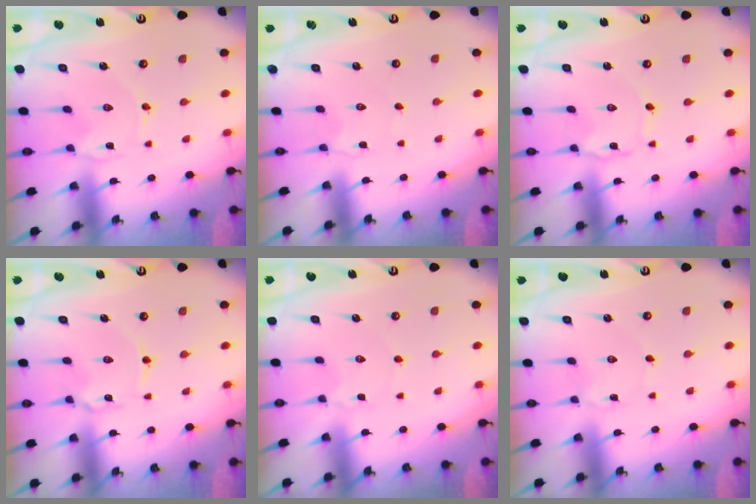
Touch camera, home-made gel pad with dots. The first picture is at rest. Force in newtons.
{"total": 1.9, "press": 1.9, "slide": 0.2}
{"total": 1.0, "press": 1.0, "slide": 0.1}
{"total": 2.2, "press": 2.2, "slide": 0.3}
{"total": 1.7, "press": 1.7, "slide": 0.3}
{"total": 0.7, "press": 0.7, "slide": 0.1}